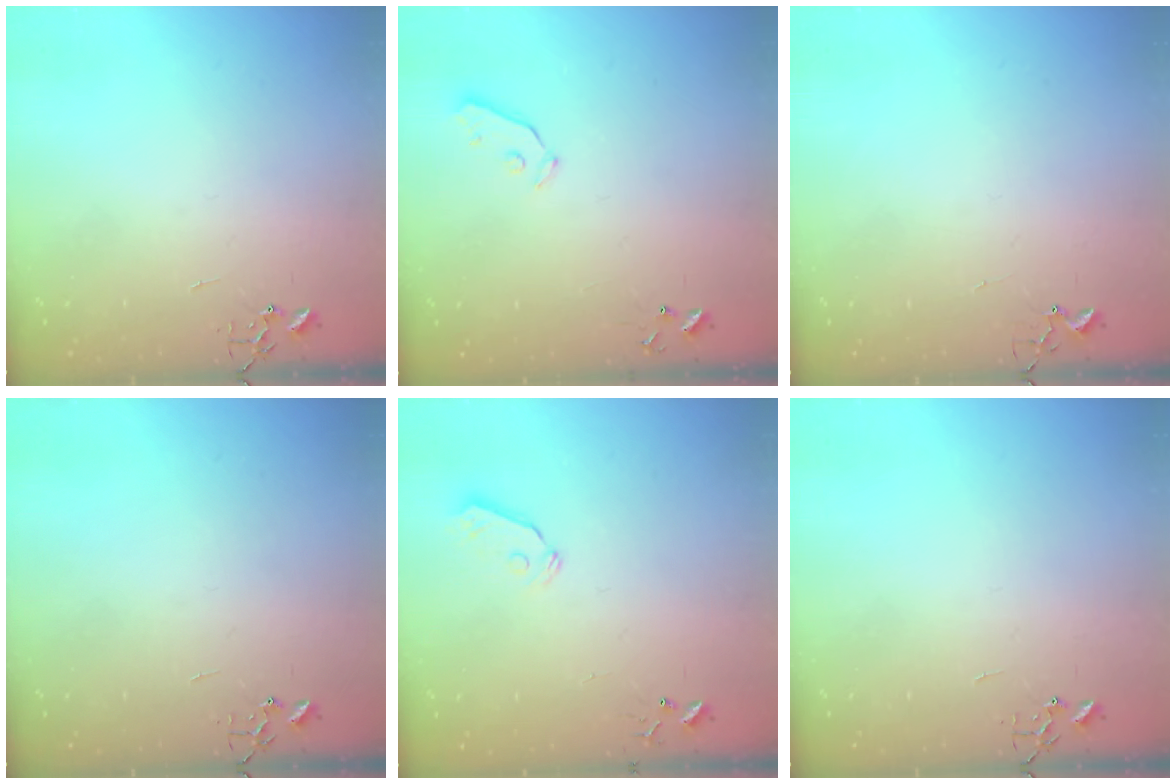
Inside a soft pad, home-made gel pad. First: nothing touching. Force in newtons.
{"total": 3.4, "press": 3.4, "slide": 0.5}
{"total": 5.1, "press": 5.1, "slide": 0.3}
{"total": 0.0}
{"total": 6.1, "press": 6.1, "slide": 0.5}
{"total": 0.0}